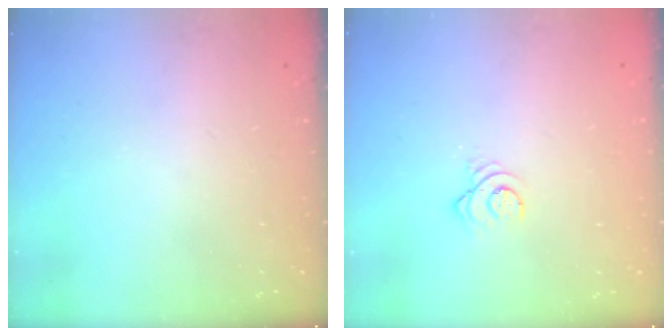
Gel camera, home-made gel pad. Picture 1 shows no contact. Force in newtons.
{"total": 3.2, "press": 3.2, "slide": 0.3}